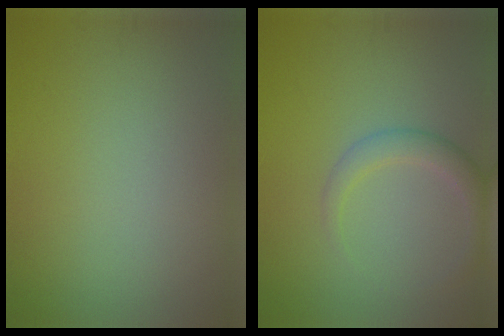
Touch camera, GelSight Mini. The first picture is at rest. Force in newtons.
{"total": 2.4, "press": 2.4, "slide": 0.2}